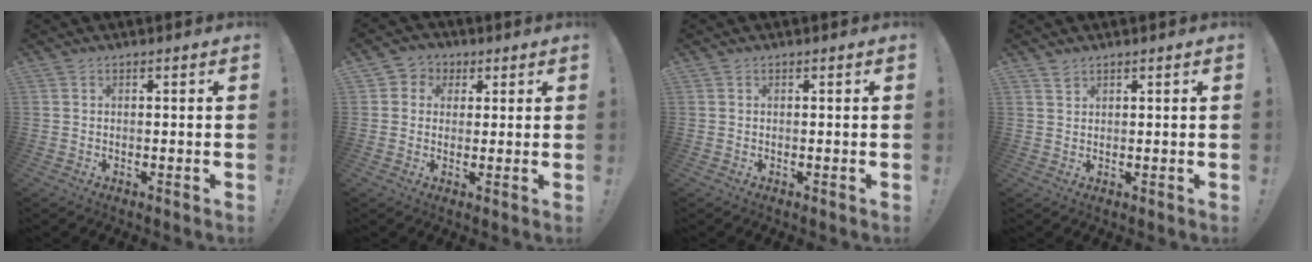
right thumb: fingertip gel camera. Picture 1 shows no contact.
{"total": 4.6, "force": [0.4, 4.5, 1.1], "torque": [-0.012, 0.003, 0.009]}
{"total": 0.0}
{"total": 1.7, "force": [1.5, 0.6, 0.5], "torque": [0.004, -0.012, 0.026]}